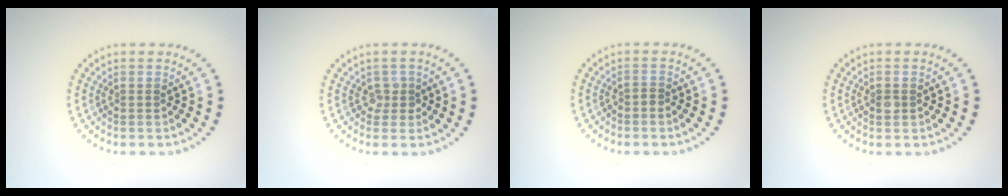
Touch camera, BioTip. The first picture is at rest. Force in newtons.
{"total": 1.3, "press": 1.0, "slide": 0.8}
{"total": 0.5, "press": 0.2, "slide": 0.5}
{"total": 1.0, "press": 1.0, "slide": 0.1}